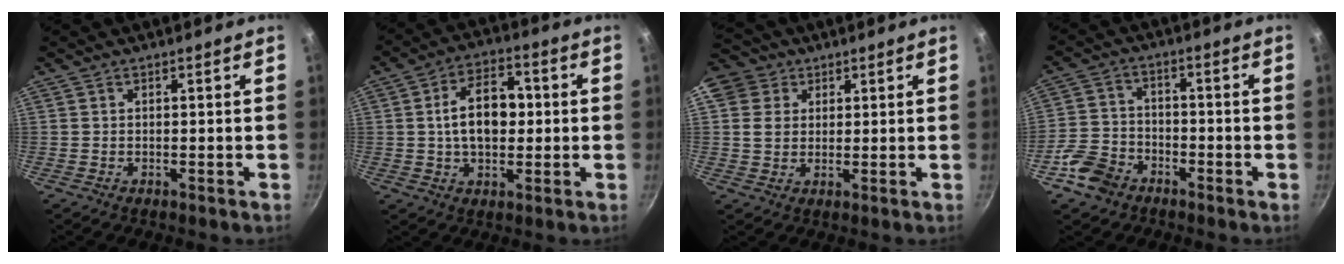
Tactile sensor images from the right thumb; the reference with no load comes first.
{"total": 11.5, "force": [0.6, 7.2, 8.9], "torque": [-0.117, 0.018, 0.002]}
{"total": 8.8, "force": [3.4, 7.4, 3.3], "torque": [-0.040, 0.001, 0.053]}
{"total": 7.9, "force": [-4.7, 5.4, 3.2], "torque": [-0.050, 0.037, -0.099]}